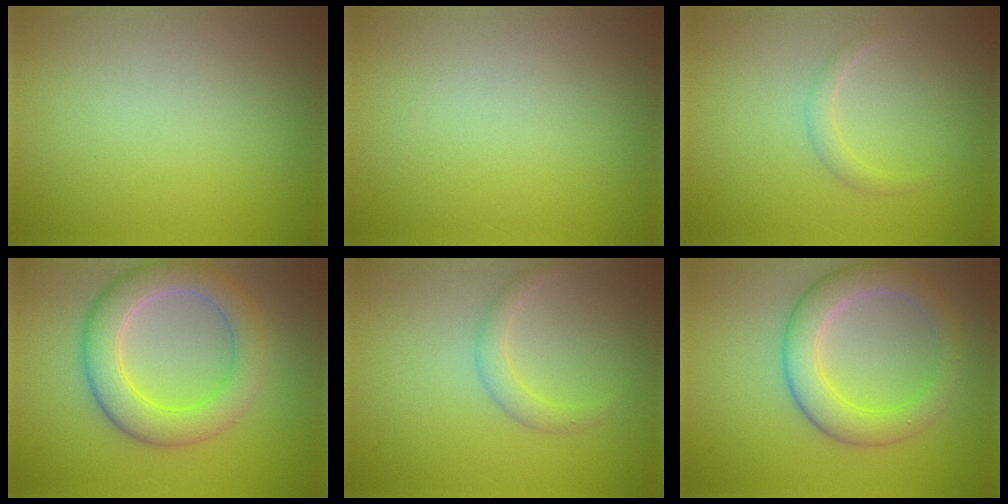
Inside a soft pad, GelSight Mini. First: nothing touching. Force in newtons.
{"total": 0.0}
{"total": 1.1, "press": 1.1, "slide": 0.0}
{"total": 6.0, "press": 5.9, "slide": 0.4}
{"total": 1.6, "press": 1.6, "slide": 0.1}
{"total": 4.9, "press": 4.9, "slide": 0.4}